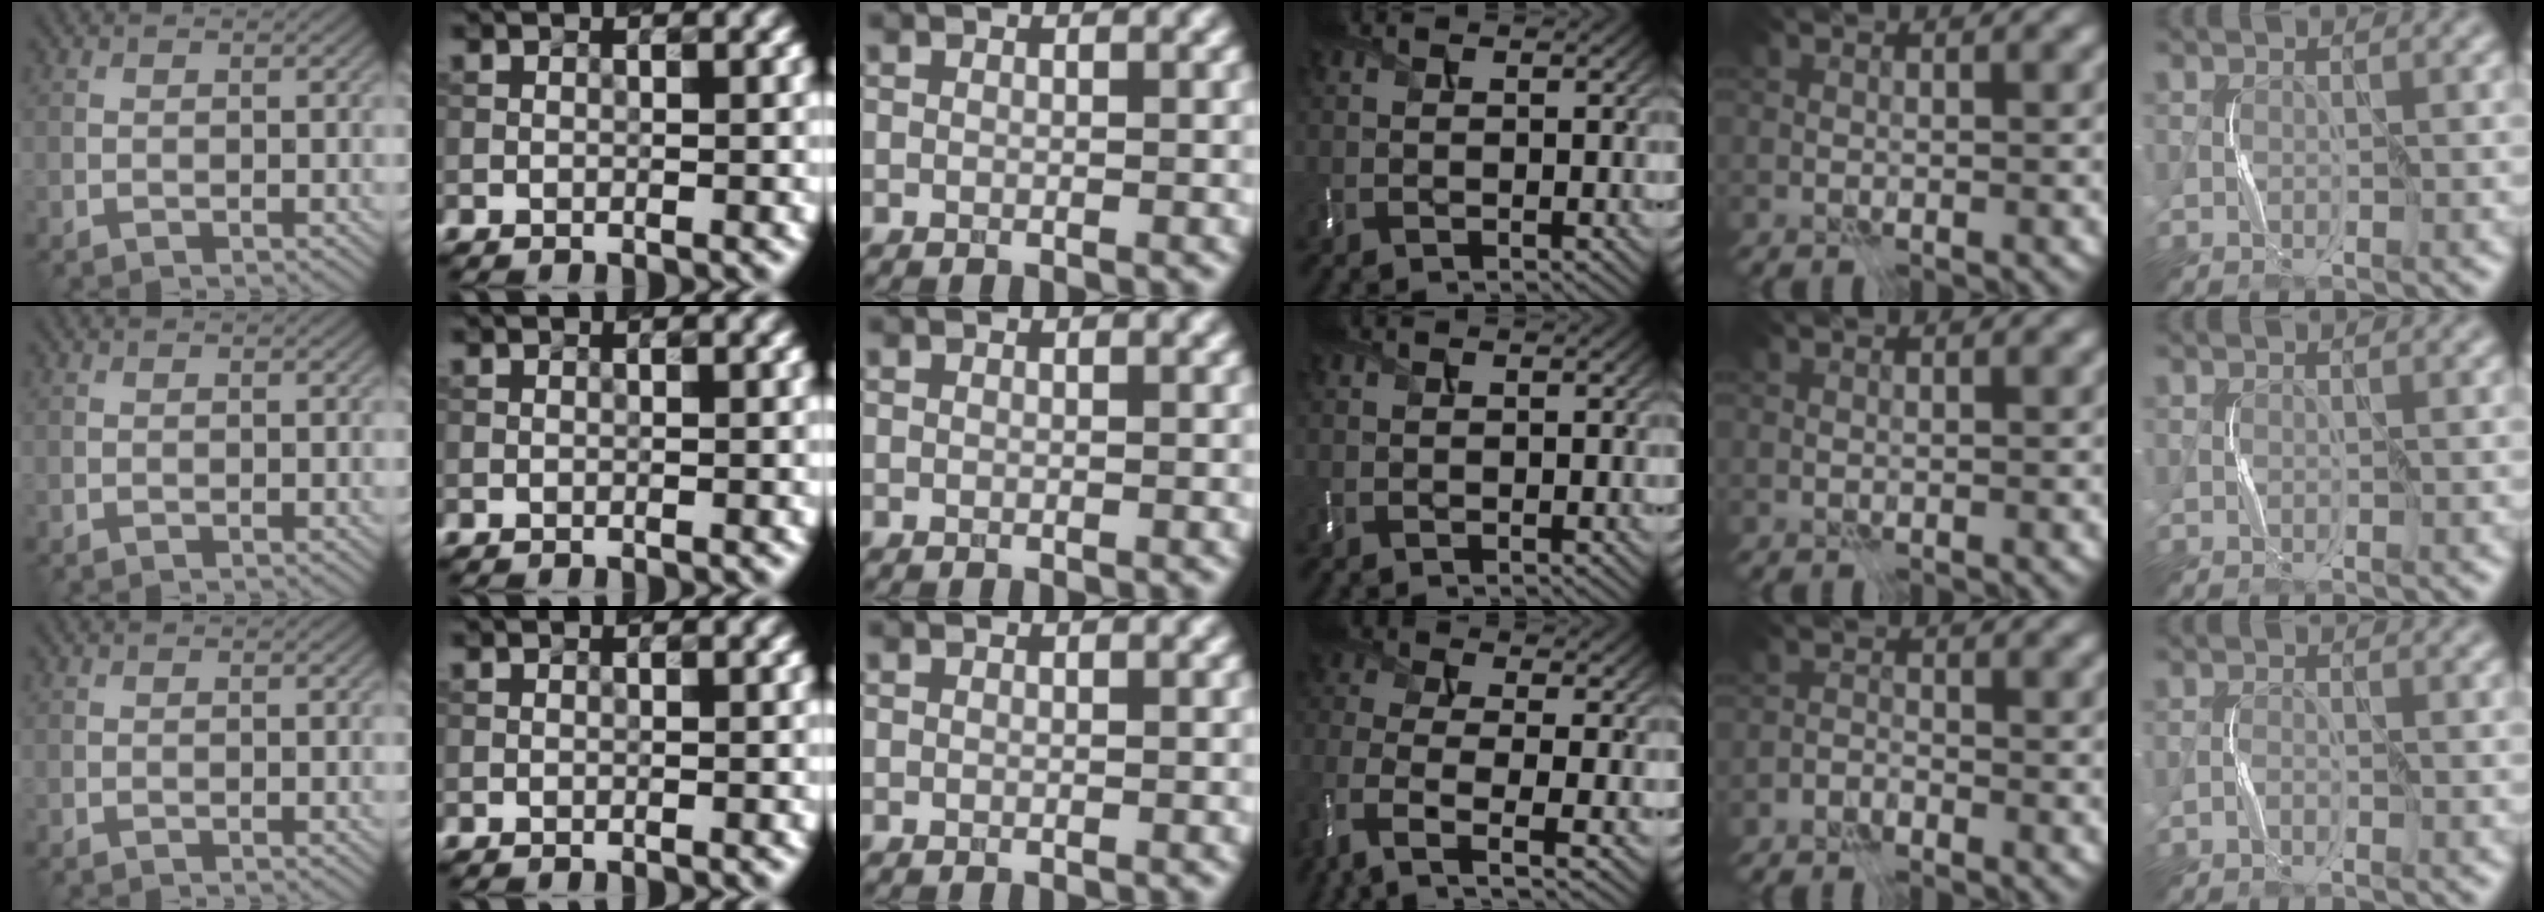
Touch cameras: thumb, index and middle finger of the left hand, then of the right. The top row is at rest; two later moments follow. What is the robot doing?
{"motion": "press", "object": "memory foam"}